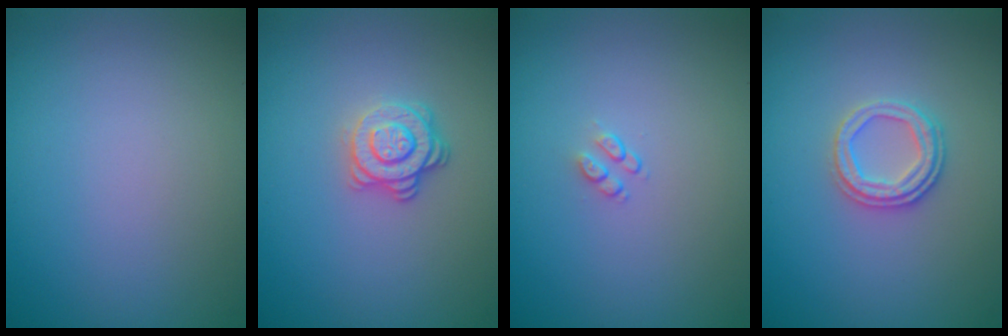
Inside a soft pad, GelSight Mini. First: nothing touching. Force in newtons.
{"total": 2.8, "press": 2.5, "slide": 1.3}
{"total": 0.9, "press": 0.6, "slide": 0.7}
{"total": 2.5, "press": 2.4, "slide": 0.6}